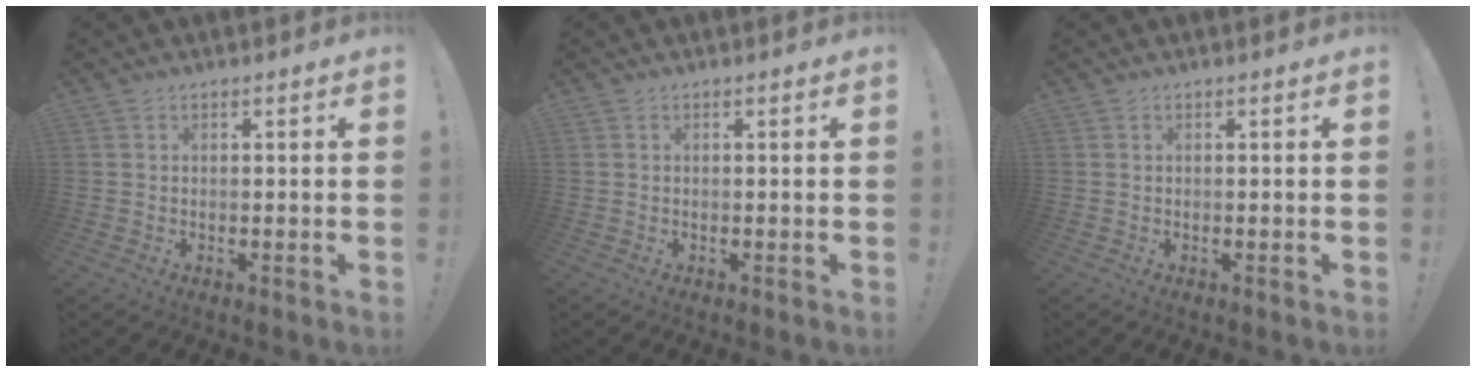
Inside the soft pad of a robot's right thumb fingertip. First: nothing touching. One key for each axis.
{"total": 0.0}
{"total": 0.0}